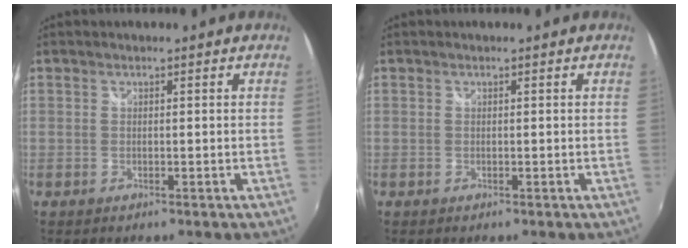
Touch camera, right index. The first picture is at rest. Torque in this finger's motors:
{"motor_torque": [0.00, 0.00, 0.00, 0.01]}